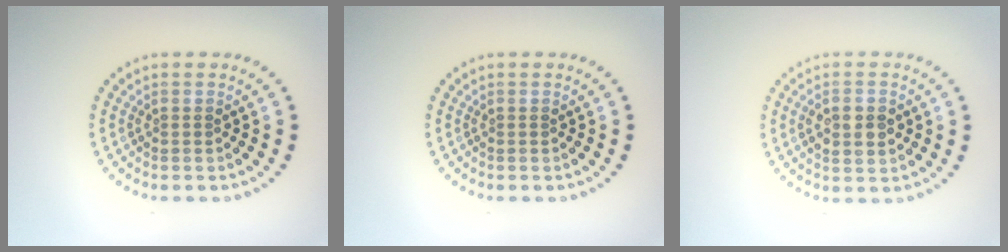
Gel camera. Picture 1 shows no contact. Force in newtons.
{"total": 0.0}
{"total": 3.4, "press": 3.4, "slide": 0.4}